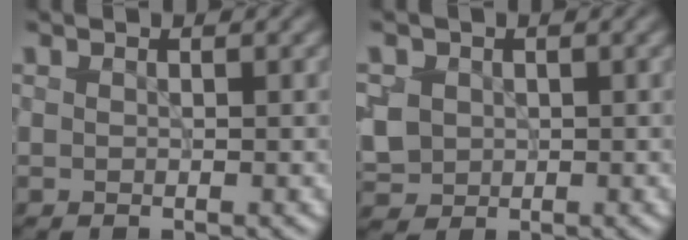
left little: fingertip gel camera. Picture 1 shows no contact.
{"total": 3.5, "force": [0.4, 3.1, 1.5], "torque": [-0.049, 0.006, 0.016]}